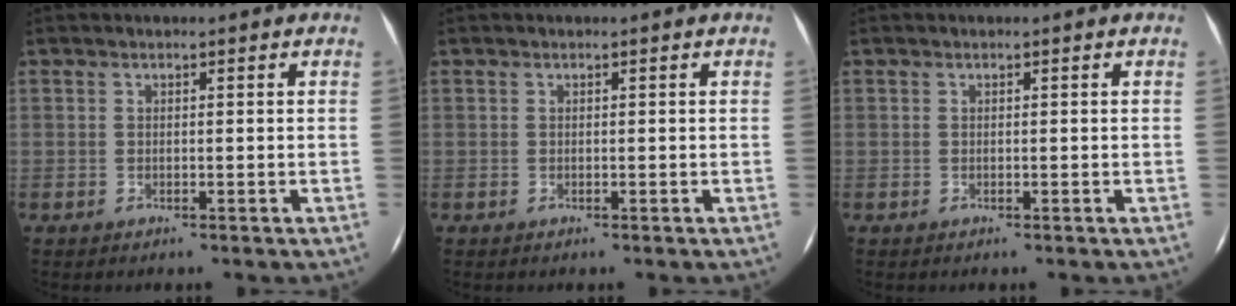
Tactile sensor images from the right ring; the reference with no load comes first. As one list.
[{"total": 0.0}, {"total": 0.0}]